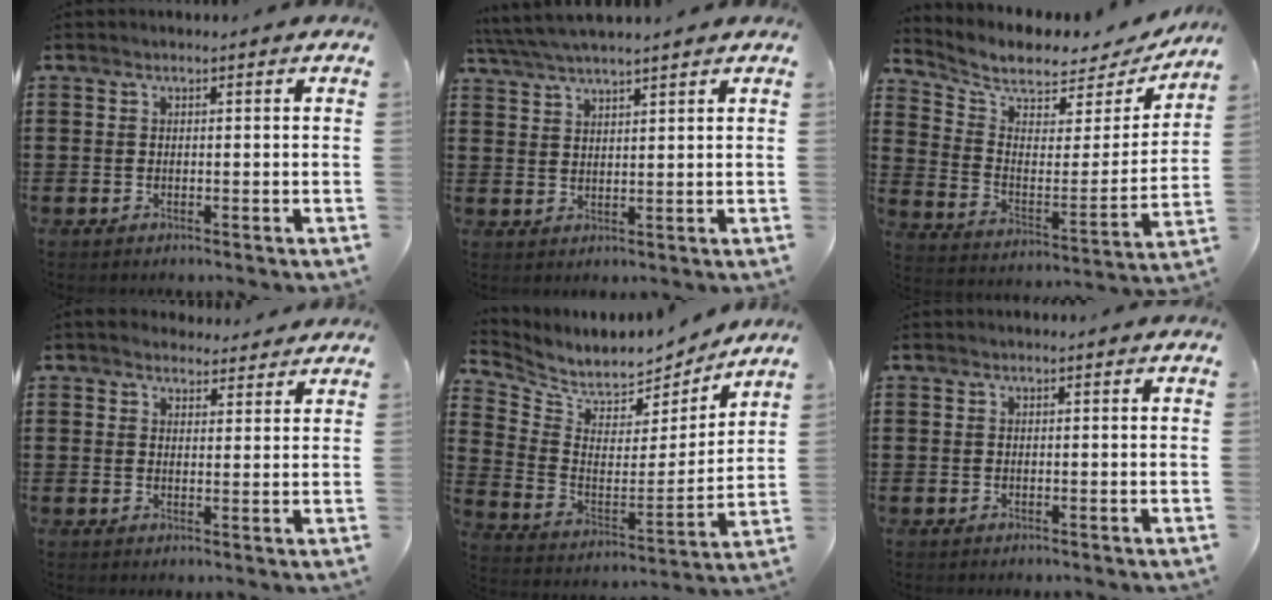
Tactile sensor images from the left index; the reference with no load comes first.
{"total": 3.9, "force": [3.6, -0.1, 1.6], "torque": [-0.042, -0.011, 0.064]}
{"total": 6.0, "force": [5.4, 1.9, 1.9], "torque": [-0.063, -0.051, 0.089]}
{"total": 3.1, "force": [2.8, 1.1, 0.5], "torque": [-0.010, -0.008, 0.052]}
{"total": 6.0, "force": [5.6, 1.9, 0.5], "torque": [-0.050, -0.052, 0.096]}
{"total": 0.0}